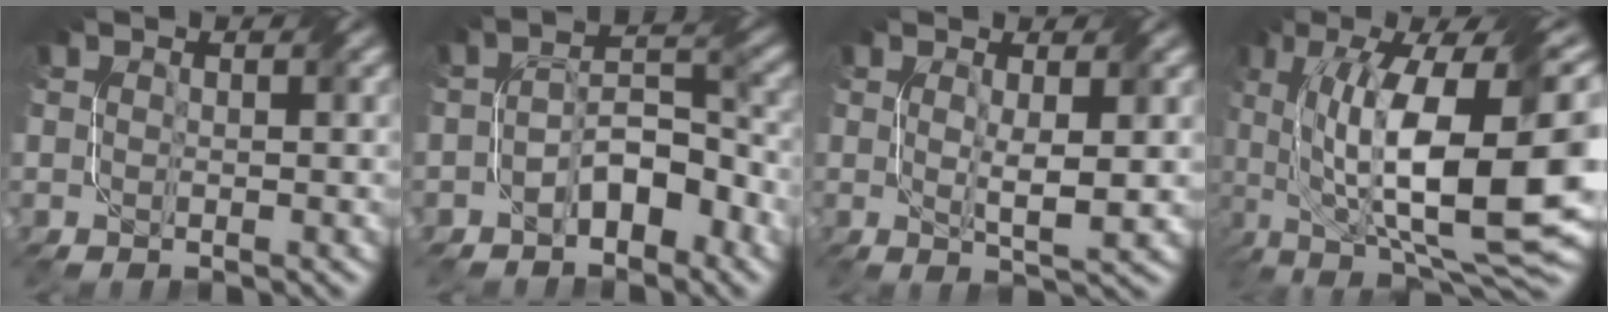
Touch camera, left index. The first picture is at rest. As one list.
[{"total": 4.4, "force": [-2.3, 2.3, 3.0], "torque": [-0.045, 0.015, -0.041]}, {"total": 2.8, "force": [0.4, 0.4, 2.7], "torque": [-0.050, -0.007, 0.011]}, {"total": 16.3, "force": [0.4, 5.6, 15.3], "torque": [-0.257, 0.005, 0.022]}]